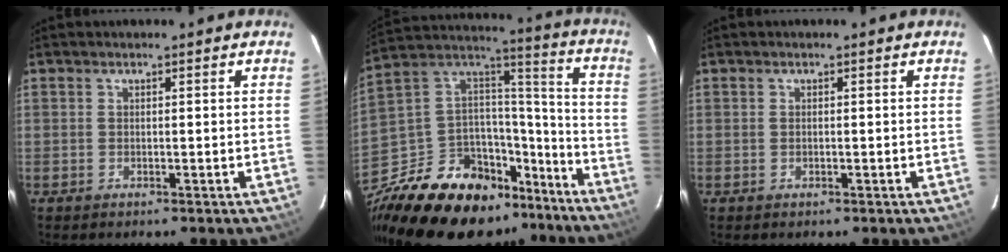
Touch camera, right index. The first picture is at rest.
{"total": 29.7, "force": [-21.3, 15.0, 14.2], "torque": [-0.285, 0.054, -0.312]}
{"total": 0.0}